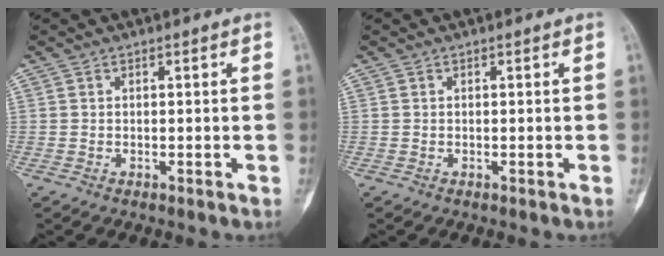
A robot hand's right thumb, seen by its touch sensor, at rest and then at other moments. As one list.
[{"total": 0.0}]